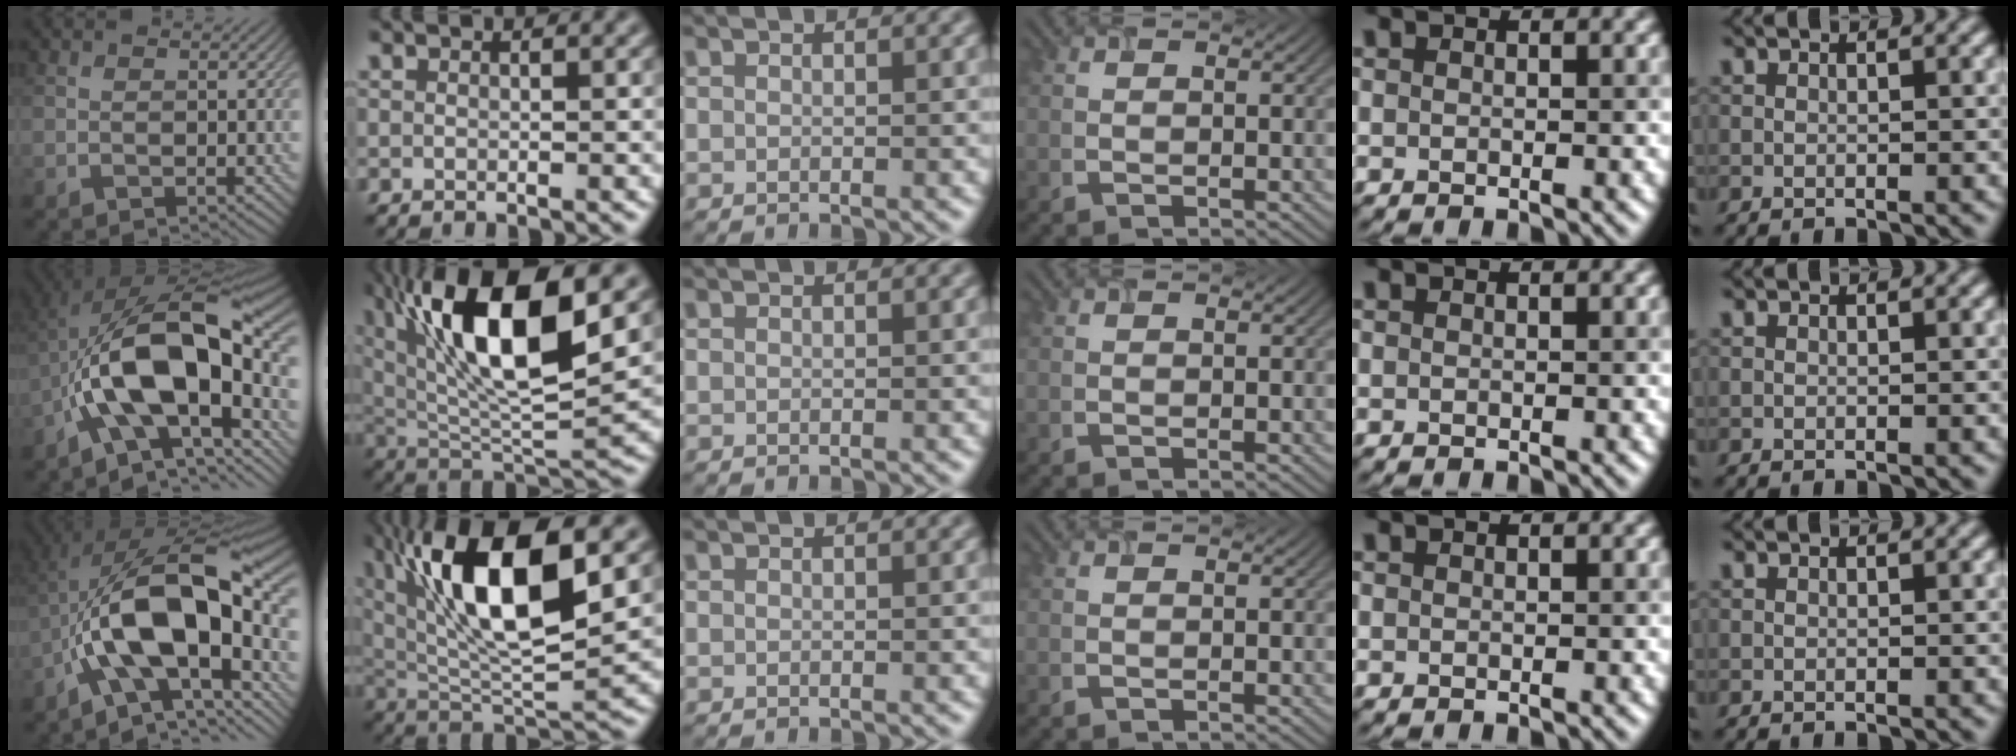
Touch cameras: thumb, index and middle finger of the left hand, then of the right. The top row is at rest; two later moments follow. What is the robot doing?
{"motion": "open", "object": "airpods case & airpods"}